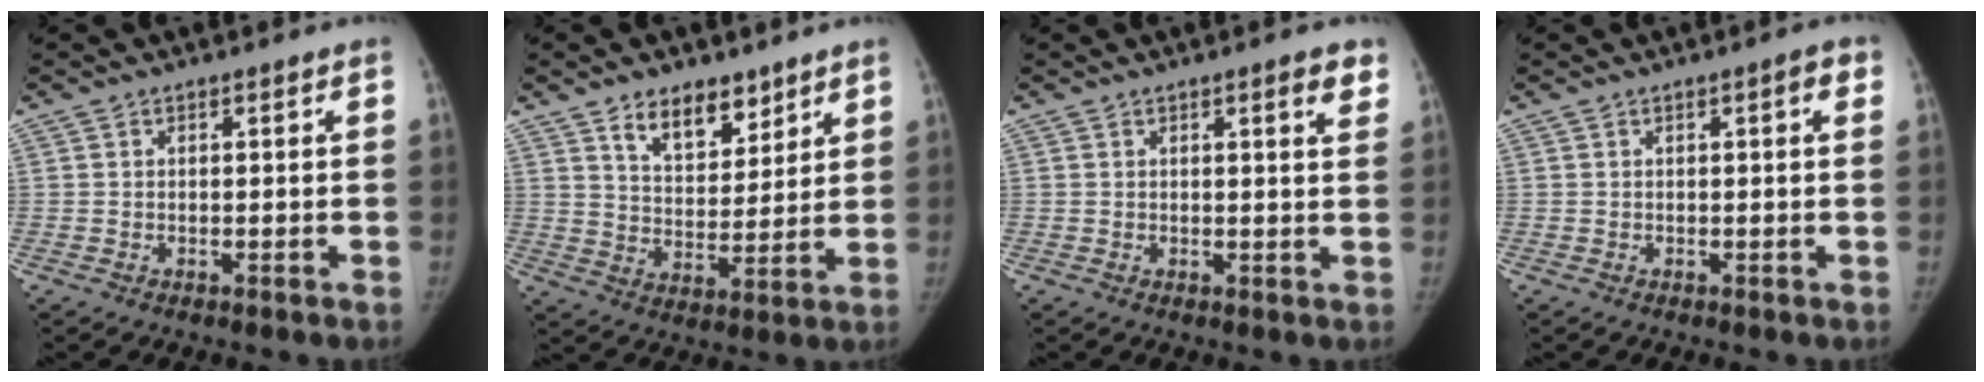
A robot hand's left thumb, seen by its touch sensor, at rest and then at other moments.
{"total": 10.0, "force": [6.8, 5.4, 5.0], "torque": [-0.045, -0.049, 0.121]}
{"total": 3.6, "force": [2.1, 0.7, 2.8], "torque": [-0.027, -0.010, 0.025]}
{"total": 2.1, "force": [0.7, 0.5, 2.0], "torque": [-0.016, 0.004, 0.003]}